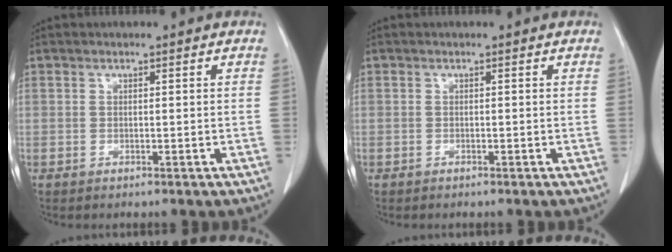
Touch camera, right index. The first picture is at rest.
{"total": 0.0}